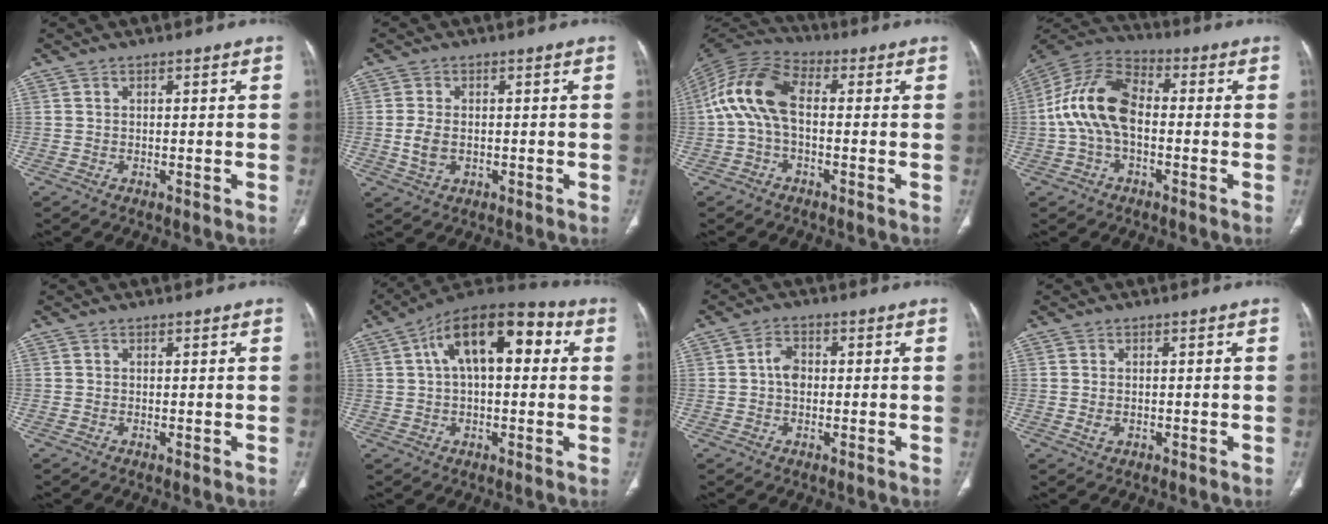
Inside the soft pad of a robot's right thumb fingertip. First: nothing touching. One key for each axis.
{"total": 4.3, "fx": -0.5, "fy": 2.9, "fz": 3.2, "tx": -0.066, "ty": 0.000, "tz": -0.006}
{"total": 12.0, "fx": 0.0, "fy": 6.7, "fz": 9.9, "tx": -0.200, "ty": 0.033, "tz": -0.011}
{"total": 14.3, "fx": -0.8, "fy": 8.5, "fz": 11.5, "tx": -0.225, "ty": 0.037, "tz": -0.025}
{"total": 0.0}
{"total": 16.9, "fx": 4.4, "fy": 8.3, "fz": 14.0, "tx": -0.198, "ty": 0.036, "tz": 0.061}
{"total": 3.6, "fx": 0.0, "fy": 2.6, "fz": 2.5, "tx": -0.038, "ty": 0.011, "tz": -0.007}
{"total": 1.7, "fx": -0.2, "fy": 1.2, "fz": 1.2, "tx": -0.025, "ty": 0.002, "tz": -0.002}